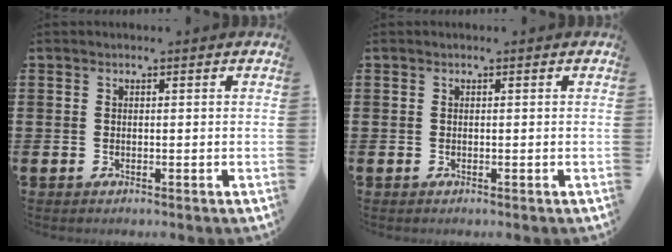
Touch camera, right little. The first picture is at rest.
{"total": 0.0}